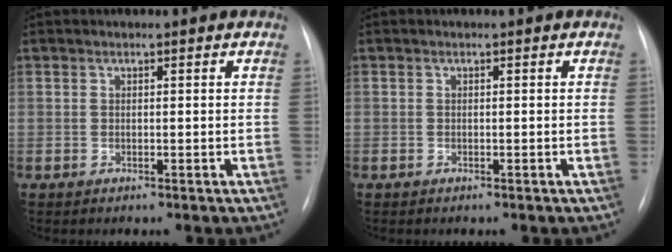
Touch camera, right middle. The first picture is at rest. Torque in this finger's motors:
{"motor_torque": [-0.18, -0.25, -0.12, -0.21]}